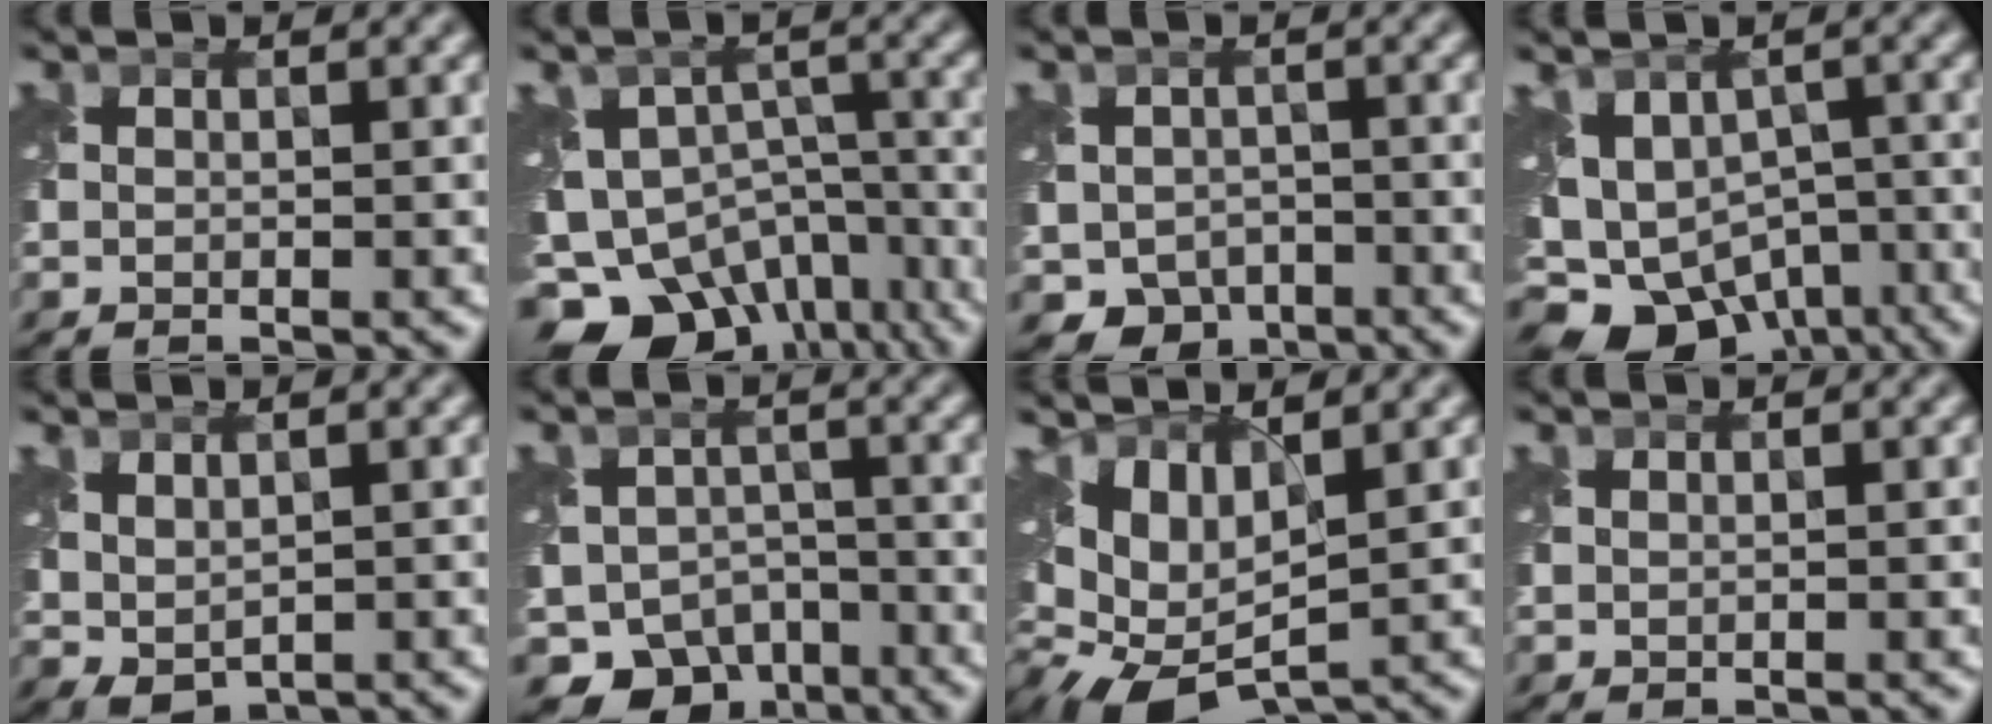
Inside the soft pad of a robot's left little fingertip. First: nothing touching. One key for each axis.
{"total": 14.4, "fx": -9.9, "fy": 8.4, "fz": 6.3, "tx": -0.116, "ty": -0.023, "tz": -0.128}
{"total": 5.1, "fx": -2.5, "fy": 4.2, "fz": 1.6, "tx": -0.020, "ty": -0.013, "tz": -0.035}
{"total": 13.0, "fx": -6.9, "fy": 8.5, "fz": 7.0, "tx": -0.127, "ty": -0.033, "tz": -0.084}
{"total": 2.4, "fx": 1.0, "fy": 1.5, "fz": 1.6, "tx": -0.037, "ty": -0.004, "tz": 0.027}
{"total": 8.8, "fx": -5.9, "fy": 5.9, "fz": 2.7, "tx": -0.035, "ty": -0.018, "tz": -0.085}
{"total": 7.1, "fx": 0.7, "fy": 4.3, "fz": 5.6, "tx": -0.113, "ty": -0.014, "tz": 0.016}
{"total": 0.5, "fx": 0.4, "fy": 0.2, "fz": 0.3, "tx": -0.009, "ty": -0.001, "tz": 0.010}